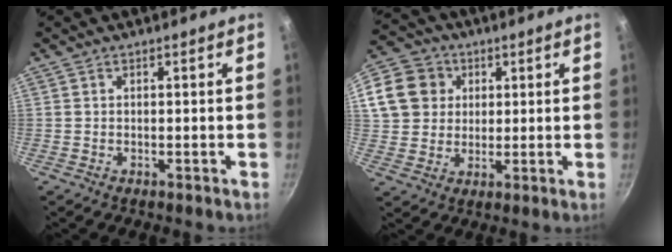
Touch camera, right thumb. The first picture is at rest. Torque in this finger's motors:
{"motor_torque": [-0.77, 0.92, 0.01, 0.09, 0.09]}